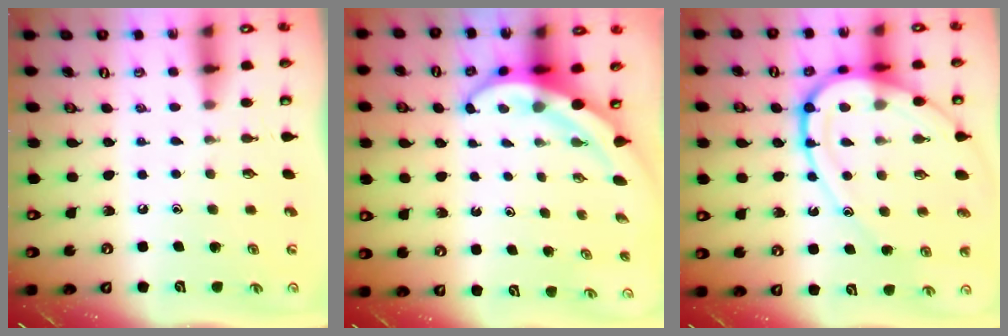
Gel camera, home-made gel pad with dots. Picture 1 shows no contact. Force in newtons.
{"total": 6.2, "press": 6.1, "slide": 1.4}
{"total": 17.2, "press": 17.1, "slide": 1.6}